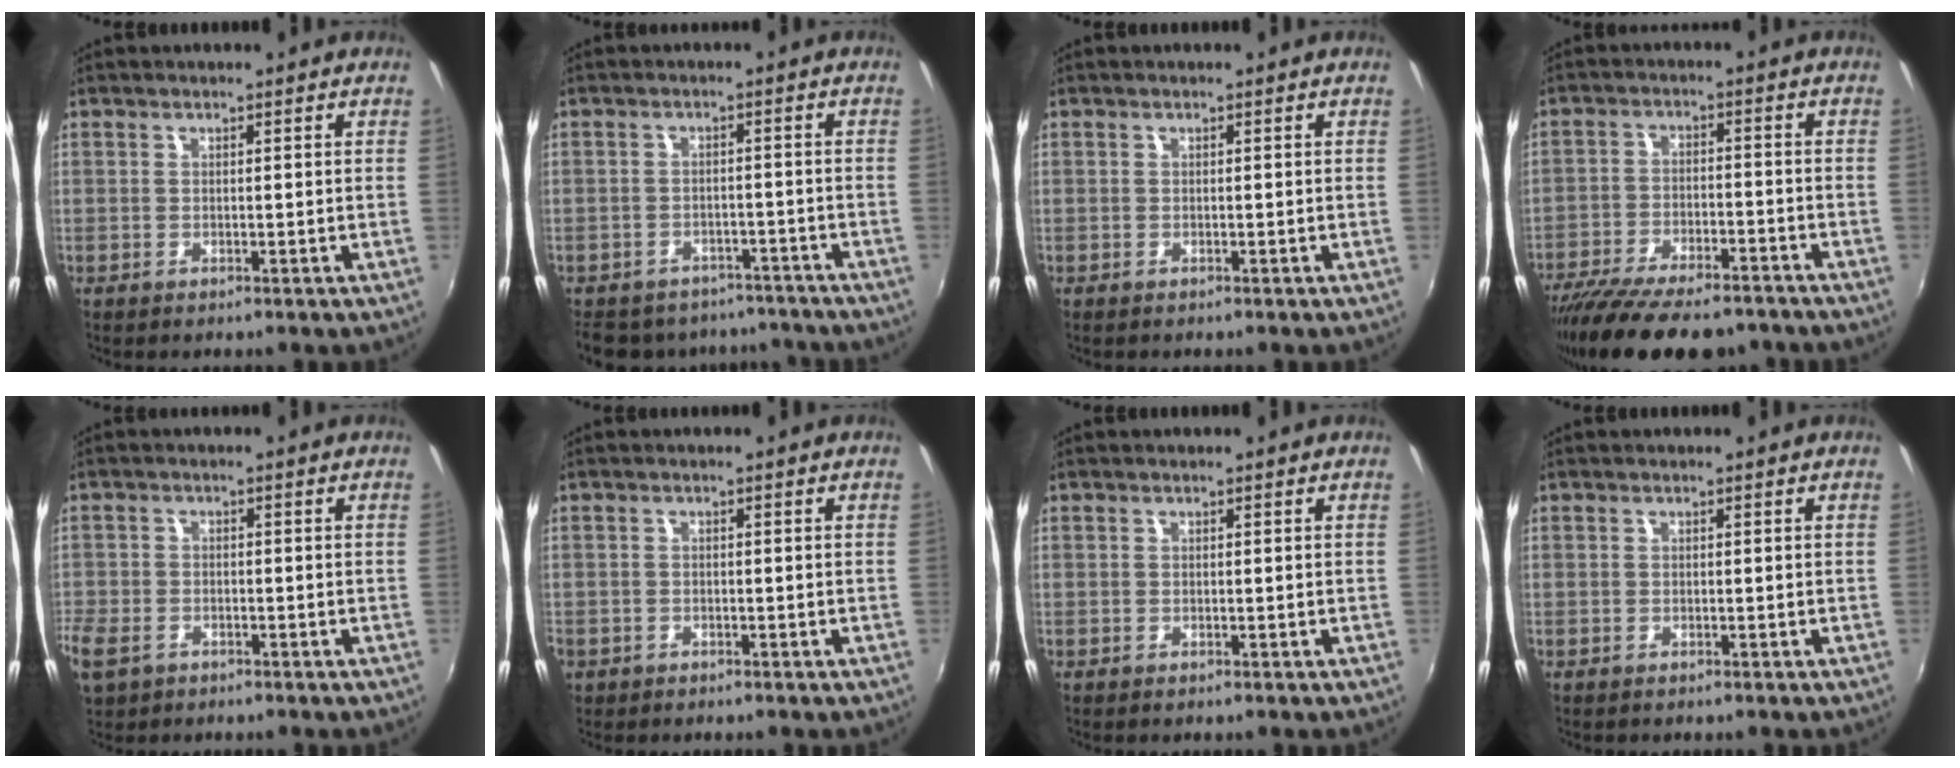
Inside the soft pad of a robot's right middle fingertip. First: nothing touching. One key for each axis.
{"total": 14.9, "fx": -12.4, "fy": 6.6, "fz": 4.8, "tx": -0.111, "ty": 0.013, "tz": -0.155}
{"total": 0.0}
{"total": 18.8, "fx": -15.4, "fy": 5.4, "fz": 9.3, "tx": -0.187, "ty": -0.036, "tz": -0.235}
{"total": 9.9, "fx": -5.2, "fy": 6.8, "fz": 5.1, "tx": -0.150, "ty": -0.018, "tz": -0.100}
{"total": 2.4, "fx": -1.3, "fy": 1.9, "fz": 0.8, "tx": -0.023, "ty": -0.002, "tz": -0.022}
{"total": 0.0}
{"total": 0.0}